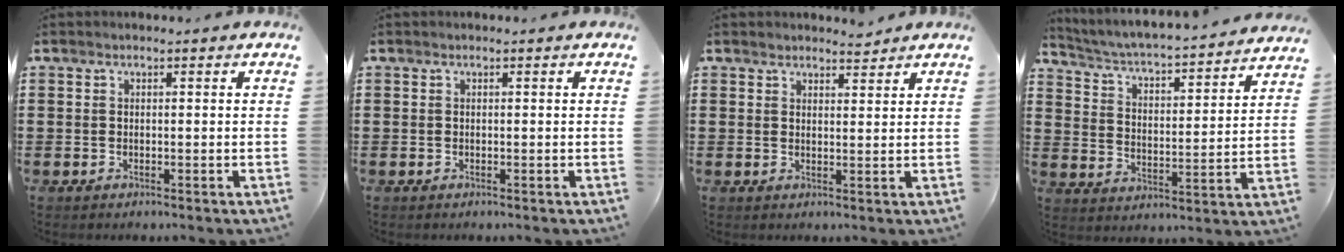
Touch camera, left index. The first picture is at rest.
{"total": 0.0}
{"total": 2.5, "force": [2.4, 0.6, 0.1], "torque": [-0.007, 0.002, 0.047]}
{"total": 3.3, "force": [3.2, -0.4, 0.9], "torque": [-0.036, -0.038, 0.042]}